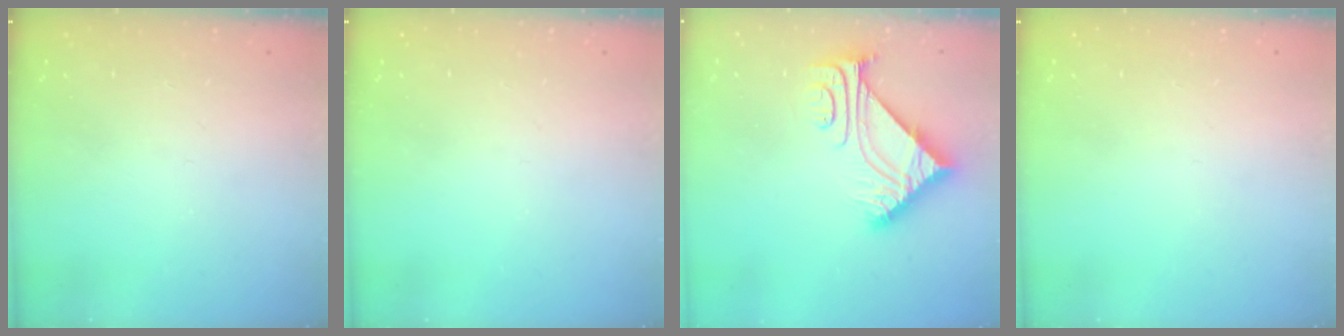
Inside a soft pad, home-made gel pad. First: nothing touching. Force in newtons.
{"total": 0.0}
{"total": 7.5, "press": 7.5, "slide": 0.5}
{"total": 0.0}